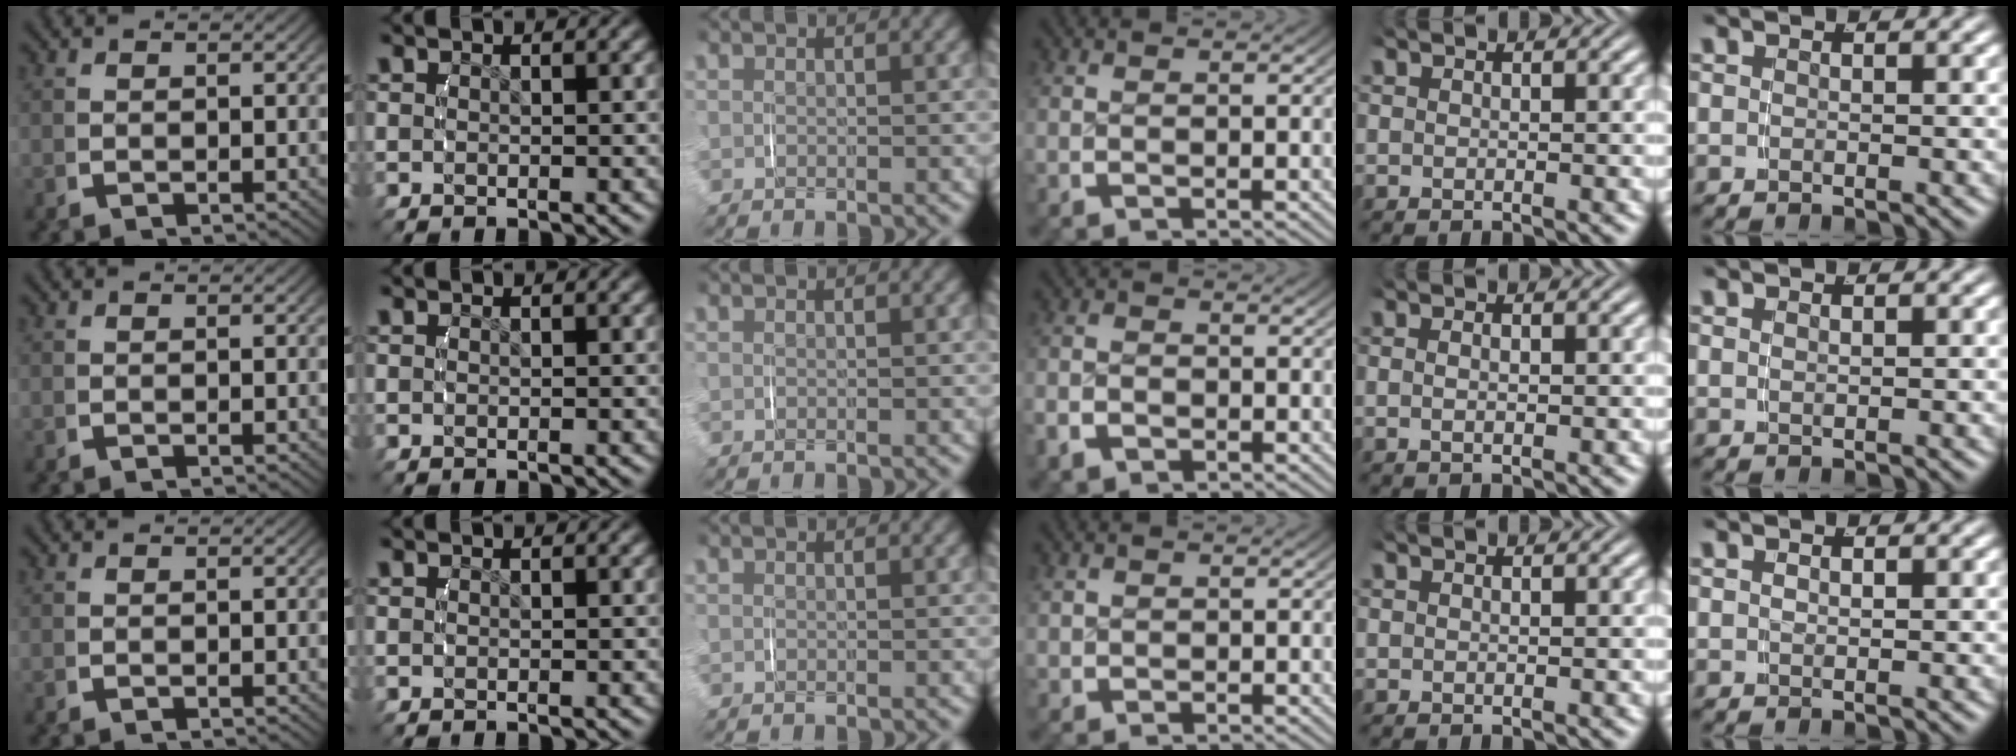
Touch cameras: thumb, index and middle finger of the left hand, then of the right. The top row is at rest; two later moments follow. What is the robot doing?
{"motion": "lift_and_place", "object": "scarf"}